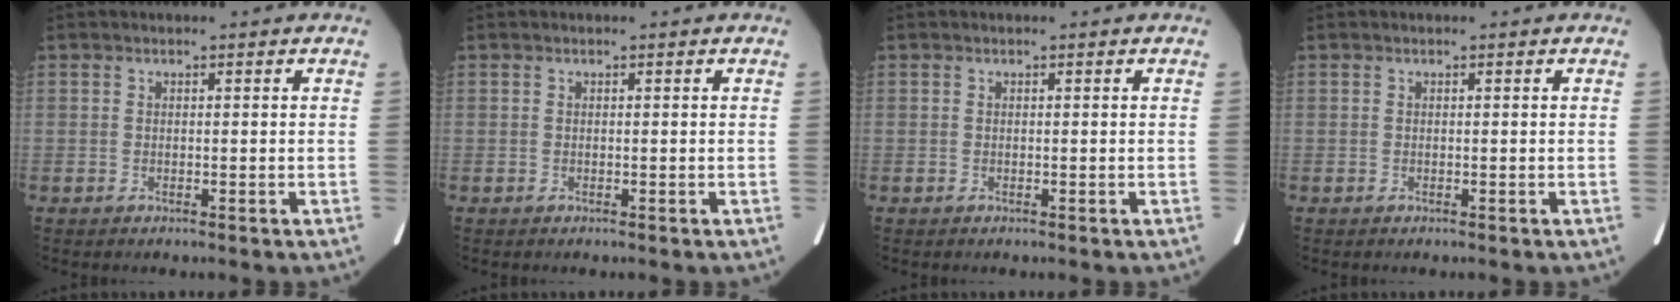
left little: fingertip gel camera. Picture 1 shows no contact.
{"total": 0.0}
{"total": 0.0}
{"total": 0.0}